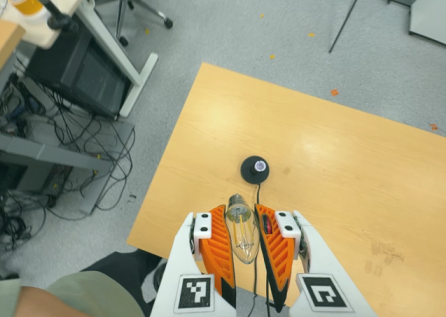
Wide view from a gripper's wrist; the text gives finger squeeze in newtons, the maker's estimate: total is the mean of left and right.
{"total": 21.4, "left": 23.1, "right": 19.6}